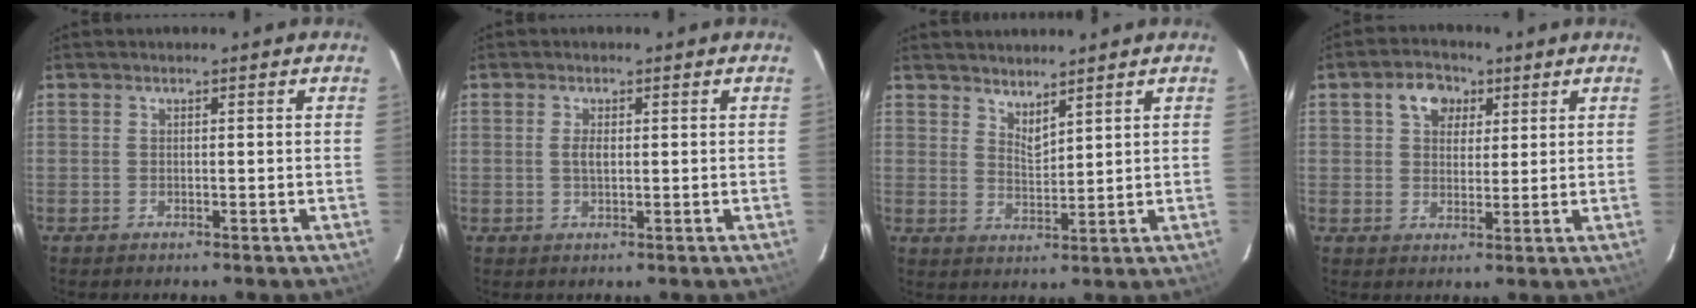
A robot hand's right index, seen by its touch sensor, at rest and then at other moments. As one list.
[{"total": 1.7, "force": [0.2, 0.8, 1.5], "torque": [-0.031, 0.000, 0.003]}, {"total": 3.7, "force": [3.3, 0.8, 1.4], "torque": [-0.023, -0.007, 0.057]}, {"total": 6.3, "force": [2.8, 4.6, 3.2], "torque": [-0.051, 0.020, 0.047]}]